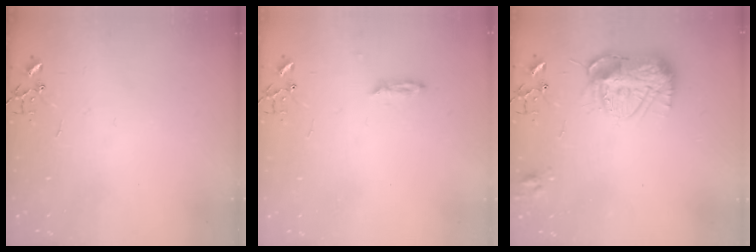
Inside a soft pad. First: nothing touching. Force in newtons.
{"total": 2.3, "press": 2.2, "slide": 0.4}
{"total": 12.6, "press": 12.6, "slide": 1.1}